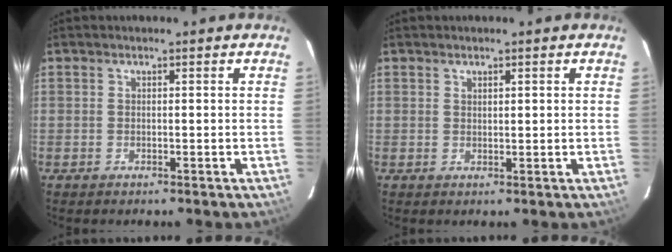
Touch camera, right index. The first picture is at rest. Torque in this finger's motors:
{"motor_torque": [-0.21, 0.21, -0.04, 0.00]}